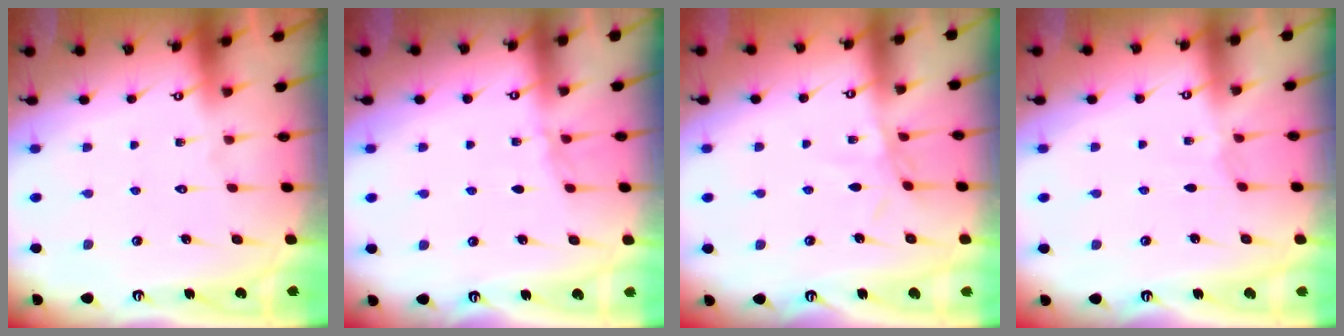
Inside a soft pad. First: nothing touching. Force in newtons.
{"total": 2.5, "press": 2.5, "slide": 0.5}
{"total": 2.8, "press": 2.8, "slide": 0.2}
{"total": 1.7, "press": 1.7, "slide": 0.4}